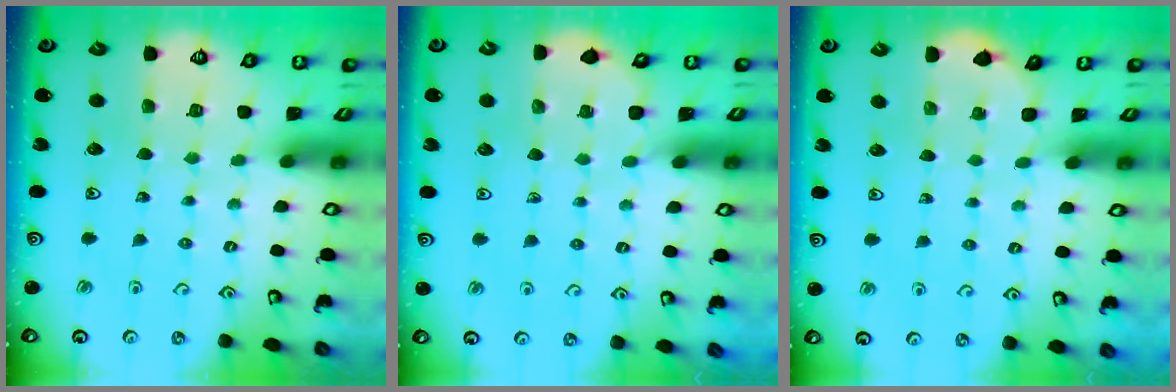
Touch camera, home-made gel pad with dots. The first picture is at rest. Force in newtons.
{"total": 1.4, "press": 1.4, "slide": 0.1}
{"total": 2.1, "press": 2.1, "slide": 0.2}